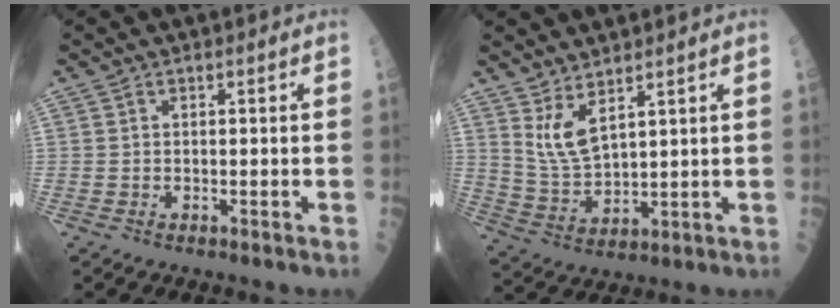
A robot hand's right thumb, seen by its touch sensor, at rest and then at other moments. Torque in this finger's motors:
{"motor_torque": [-0.01, 0.09, 0.25, 0.00, 0.00]}